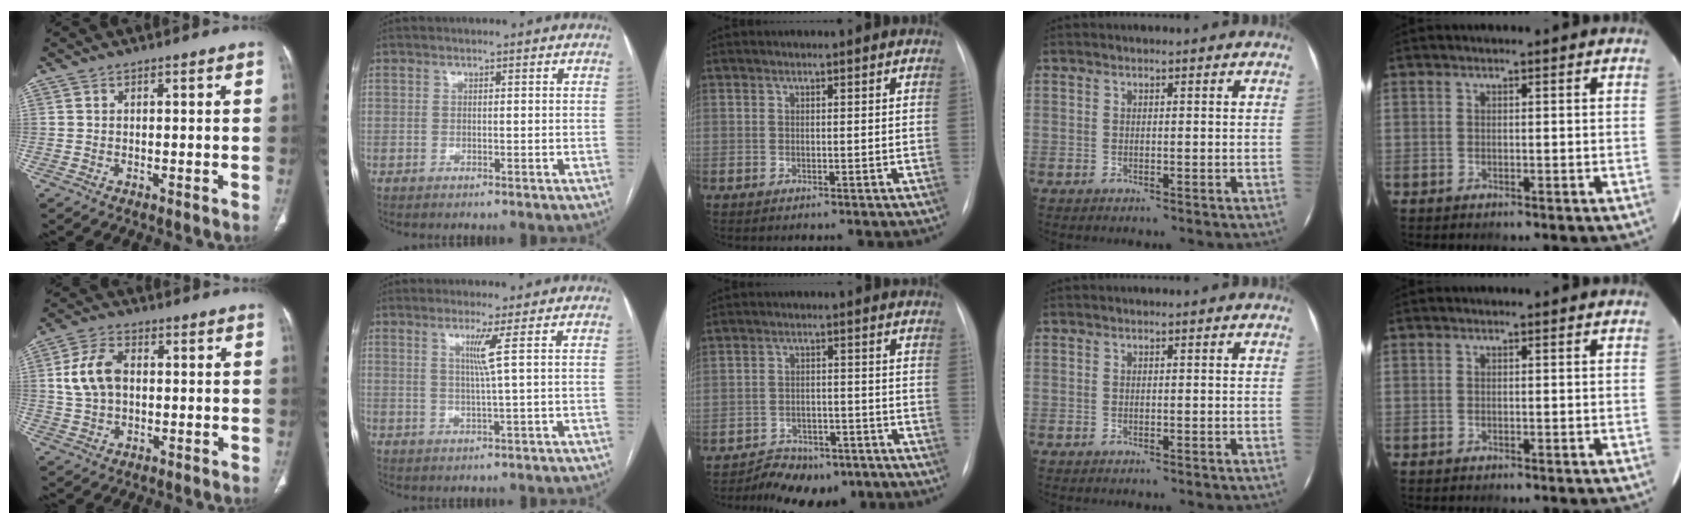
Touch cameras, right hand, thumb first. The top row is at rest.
{"thumb": {"total": 8.1, "force": [0.9, 5.3, 6.1], "torque": [-0.119, 0.014, 0.018]}, "index": {"total": 3.2, "force": [1.1, -1.4, 2.7], "torque": [-0.054, -0.007, 0.025]}, "middle": {"total": 8.1, "force": [-6.4, 4.3, 2.4], "torque": [-0.030, 0.012, -0.092]}}